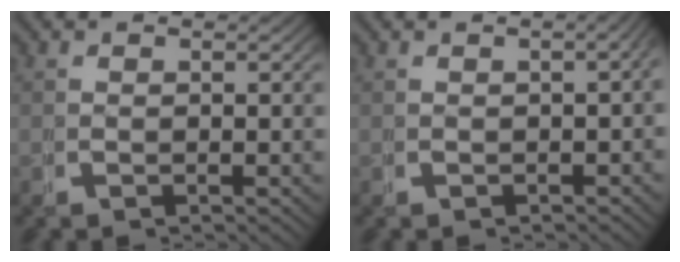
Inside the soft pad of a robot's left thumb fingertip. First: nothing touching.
{"total": 2.1, "force": [-0.5, 0.7, 1.9], "torque": [-0.023, 0.005, -0.008]}